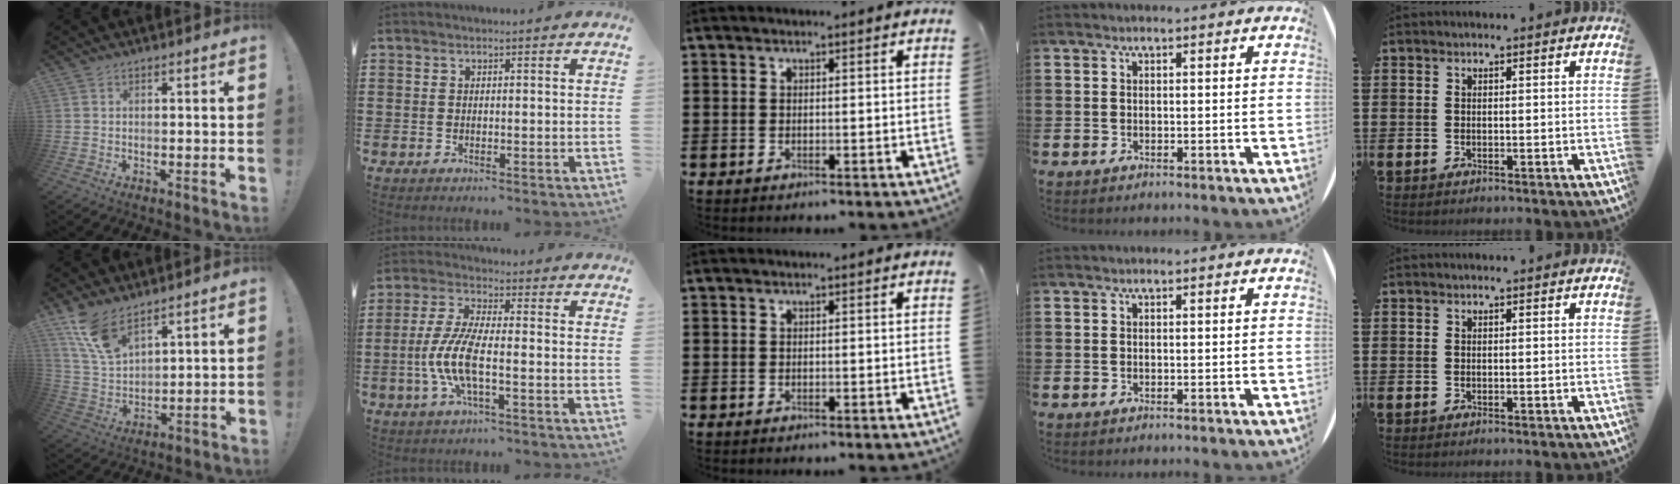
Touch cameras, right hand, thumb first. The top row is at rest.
{"thumb": {"total": 10.6, "force": [8.2, 4.1, 5.4], "torque": [-0.105, -0.047, 0.159]}, "index": {"total": 8.2, "force": [-2.2, 2.6, 7.5], "torque": [-0.177, -0.014, -0.049]}}